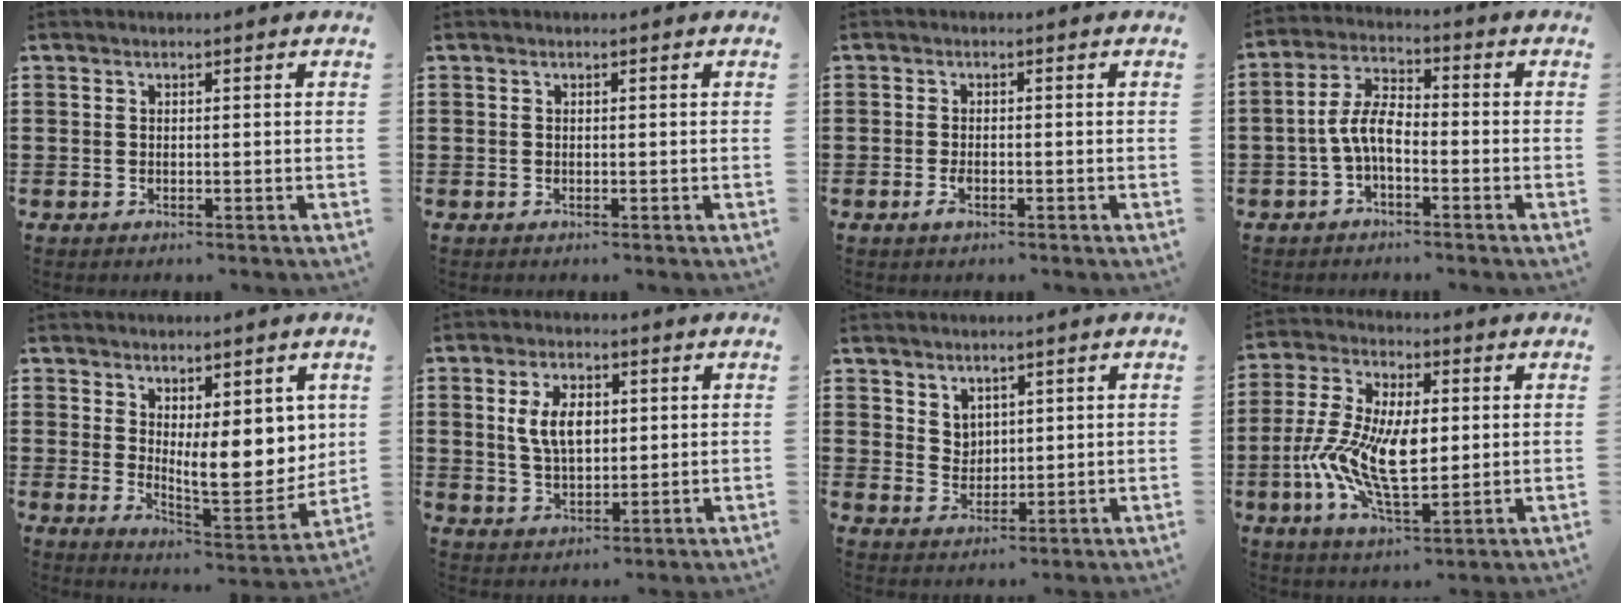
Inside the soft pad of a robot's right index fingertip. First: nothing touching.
{"total": 0.0}
{"total": 1.8, "force": [-0.8, 0.6, 1.6], "torque": [-0.039, -0.008, -0.015]}
{"total": 6.2, "force": [-1.9, 2.7, 5.3], "torque": [-0.128, 0.002, -0.044]}
{"total": 8.3, "force": [3.0, 3.7, 6.8], "torque": [-0.091, -0.033, 0.054]}
{"total": 6.4, "force": [1.3, 3.6, 5.1], "torque": [-0.108, 0.007, 0.016]}
{"total": 3.5, "force": [2.7, 2.2, 0.2], "torque": [-0.015, 0.002, 0.054]}
{"total": 11.9, "force": [-0.9, 5.8, 10.3], "torque": [-0.234, -0.009, -0.019]}